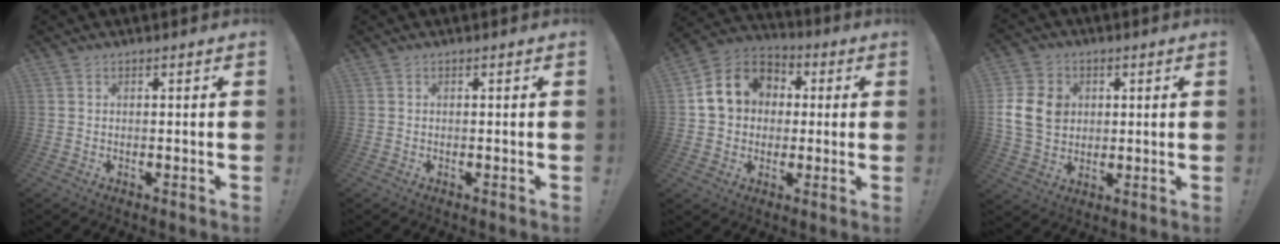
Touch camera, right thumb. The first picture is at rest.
{"total": 0.0}
{"total": 13.3, "force": [2.6, 11.5, 6.2], "torque": [-0.088, 0.008, 0.061]}
{"total": 12.7, "force": [2.4, 10.5, 6.8], "torque": [-0.126, -0.002, 0.052]}